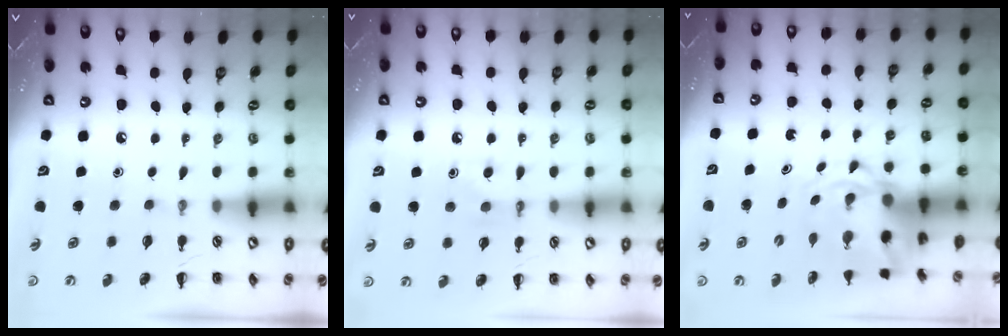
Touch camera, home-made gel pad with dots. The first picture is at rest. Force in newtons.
{"total": 4.8, "press": 4.5, "slide": 1.4}
{"total": 5.8, "press": 5.7, "slide": 1.0}